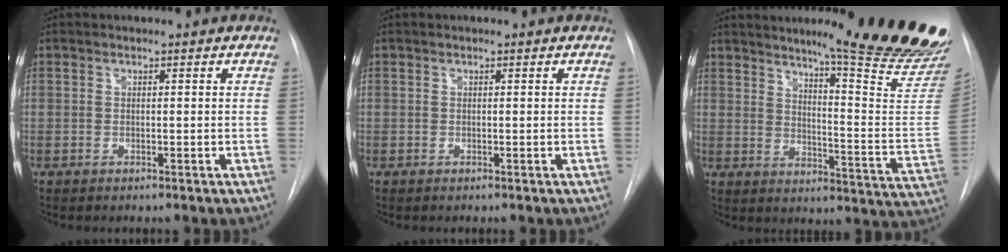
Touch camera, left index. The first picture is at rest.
{"total": 0.0}
{"total": 22.0, "force": [18.2, 0.1, 12.4], "torque": [-0.166, -0.112, 0.227]}